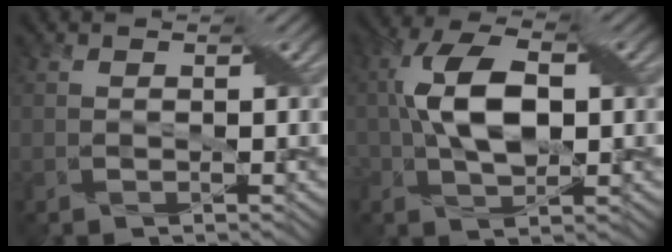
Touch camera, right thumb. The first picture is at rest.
{"total": 8.5, "force": [0.2, 4.6, 7.2], "torque": [-0.149, 0.012, -0.001]}